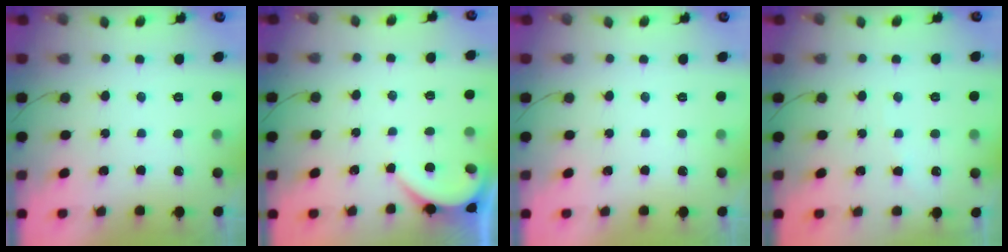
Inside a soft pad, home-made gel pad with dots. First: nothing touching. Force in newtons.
{"total": 1.6, "press": 1.5, "slide": 0.2}
{"total": 0.0}
{"total": 2.5, "press": 2.5, "slide": 0.4}